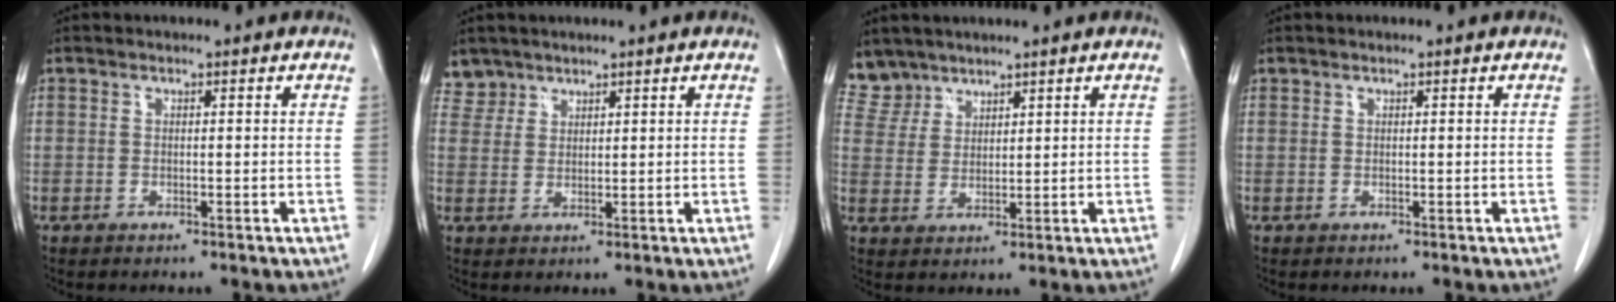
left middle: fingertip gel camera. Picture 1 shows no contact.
{"total": 3.0, "force": [2.5, 1.5, -0.6], "torque": [0.020, 0.006, 0.049]}
{"total": 4.6, "force": [4.0, 2.0, -0.6], "torque": [0.016, 0.003, 0.088]}
{"total": 0.0}